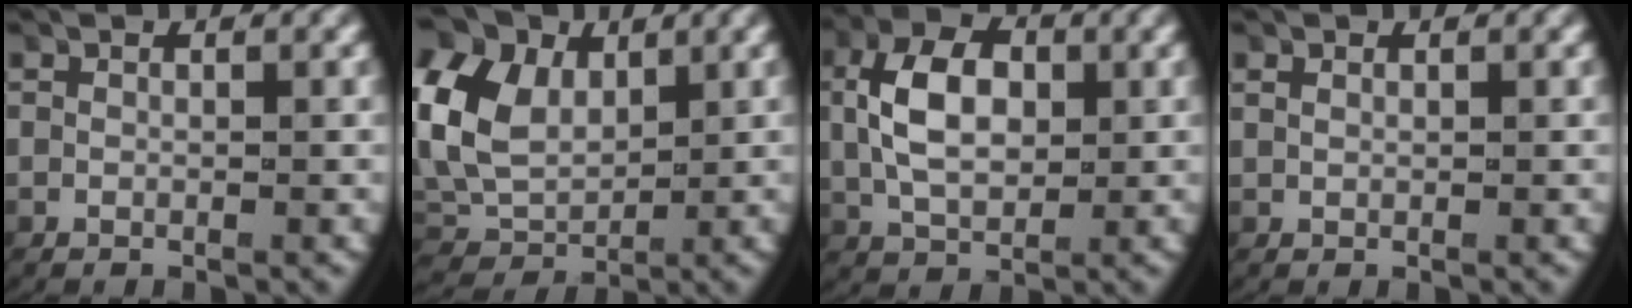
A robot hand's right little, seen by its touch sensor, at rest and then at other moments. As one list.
[{"total": 10.5, "force": [1.6, 8.9, 5.3], "torque": [-0.136, -0.010, 0.022]}, {"total": 5.6, "force": [0.6, 3.5, 4.3], "torque": [-0.084, 0.001, 0.014]}, {"total": 0.5, "force": [0.4, 0.2, 0.2], "torque": [-0.006, 0.002, 0.011]}]